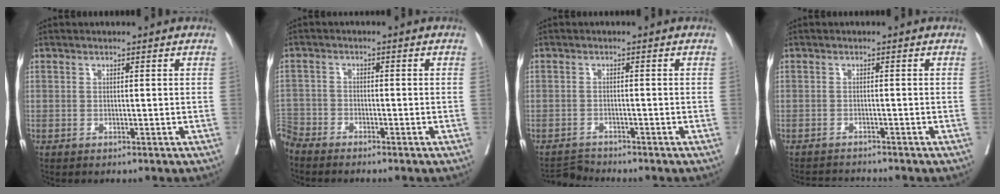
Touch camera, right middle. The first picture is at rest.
{"total": 4.4, "force": [-4.4, 0.5, 0.5], "torque": [-0.005, -0.006, -0.088]}
{"total": 2.2, "force": [-2.1, -0.5, -0.6], "torque": [0.009, -0.019, -0.033]}
{"total": 3.5, "force": [-3.5, -0.4, 0.2], "torque": [0.001, -0.015, -0.057]}